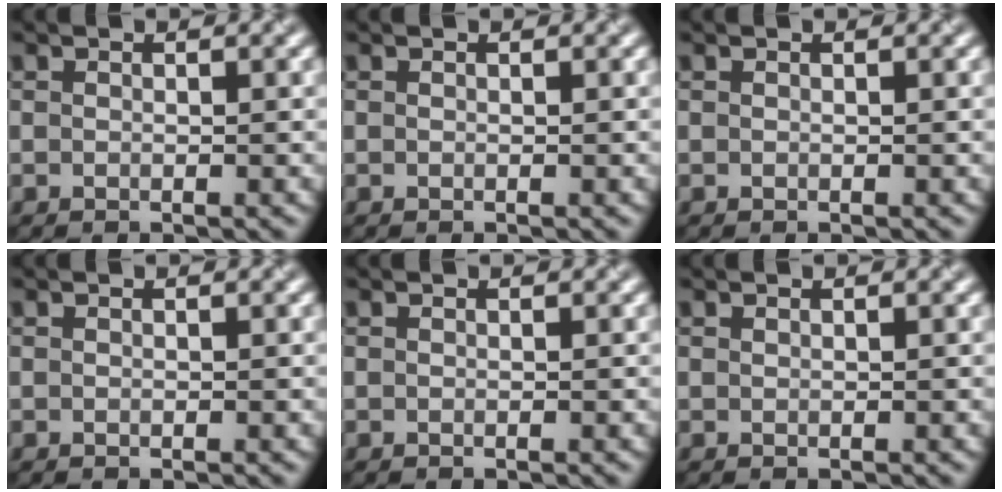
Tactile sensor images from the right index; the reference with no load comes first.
{"total": 0.0}
{"total": 0.0}
{"total": 0.0}
{"total": 0.0}
{"total": 0.0}